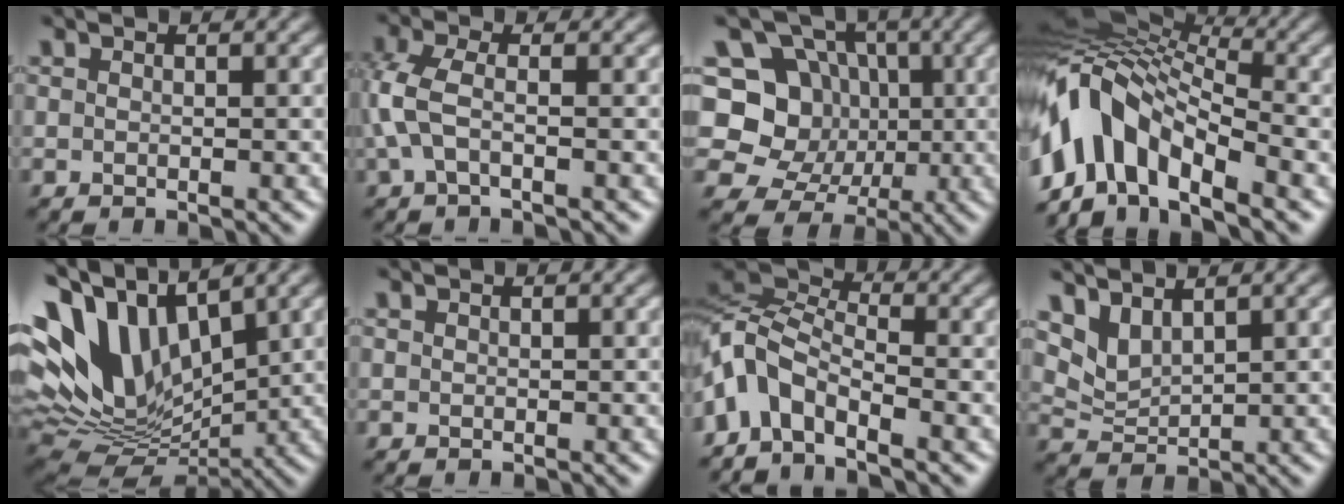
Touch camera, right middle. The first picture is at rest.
{"total": 2.9, "force": [-0.5, 1.2, 2.6], "torque": [-0.079, 0.003, -0.013]}
{"total": 8.2, "force": [0.2, 7.7, 3.0], "torque": [-0.056, 0.004, -0.023]}
{"total": 9.8, "force": [-4.6, 5.4, 6.8], "torque": [-0.120, 0.021, -0.098]}
{"total": 12.1, "force": [4.6, 6.8, 8.9], "torque": [-0.190, 0.017, 0.086]}
{"total": 0.6, "force": [0.0, -0.2, -0.6], "torque": [0.008, 0.001, 0.004]}
{"total": 5.3, "force": [-3.1, 2.7, 3.3], "torque": [-0.066, 0.010, -0.077]}
{"total": 2.7, "force": [2.5, 0.9, 0.7], "torque": [-0.027, -0.006, 0.061]}